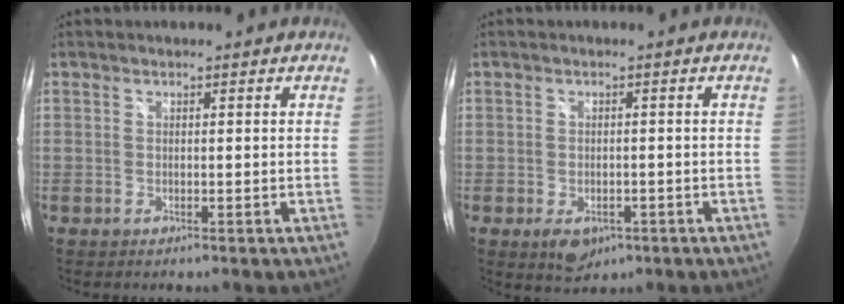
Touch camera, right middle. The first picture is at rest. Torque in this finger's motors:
{"motor_torque": [0.54, -0.36, 0.05, 0.01]}